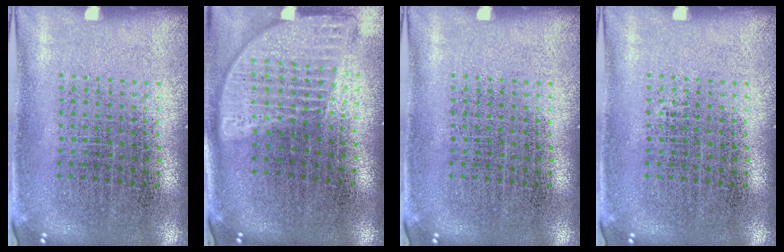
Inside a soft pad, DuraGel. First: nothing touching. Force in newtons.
{"total": 2.0, "press": 1.6, "slide": 1.2}
{"total": 0.0}
{"total": 0.0}